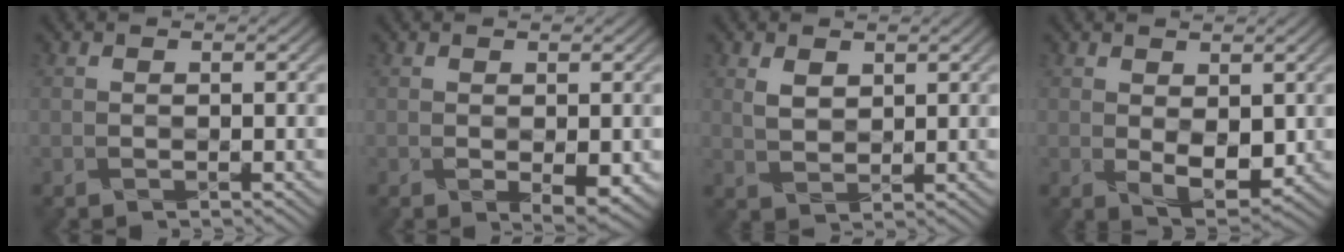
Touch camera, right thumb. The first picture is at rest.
{"total": 2.0, "force": [-0.3, 0.5, 1.9], "torque": [-0.037, -0.007, 0.006]}
{"total": 1.8, "force": [1.4, 1.0, 0.6], "torque": [-0.024, -0.009, 0.037]}
{"total": 3.3, "force": [0.5, 1.9, 2.7], "torque": [-0.058, -0.015, 0.022]}